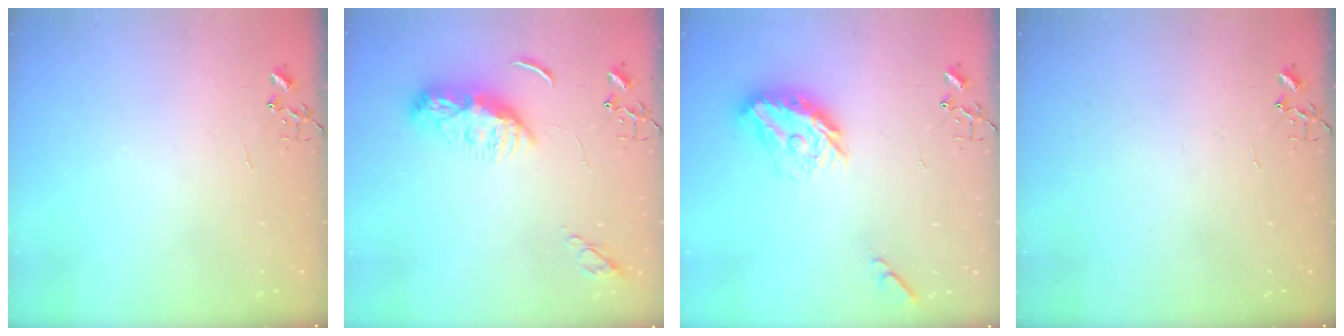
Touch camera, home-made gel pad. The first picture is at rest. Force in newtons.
{"total": 9.9, "press": 9.9, "slide": 0.5}
{"total": 15.1, "press": 15.1, "slide": 0.6}
{"total": 0.0}